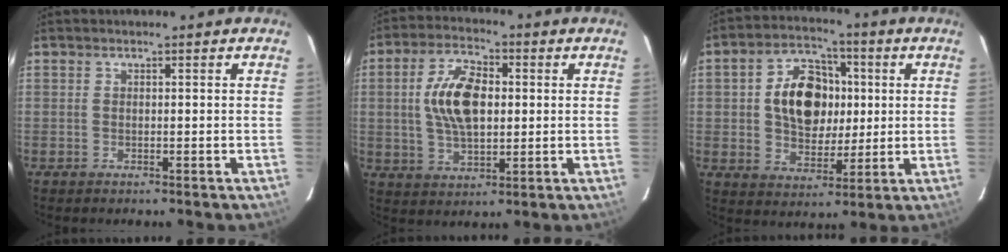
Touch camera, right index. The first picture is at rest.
{"total": 11.5, "force": [1.2, 6.1, 9.7], "torque": [-0.185, 0.014, 0.025]}
{"total": 12.7, "force": [1.7, 9.1, 8.7], "torque": [-0.161, 0.033, 0.038]}